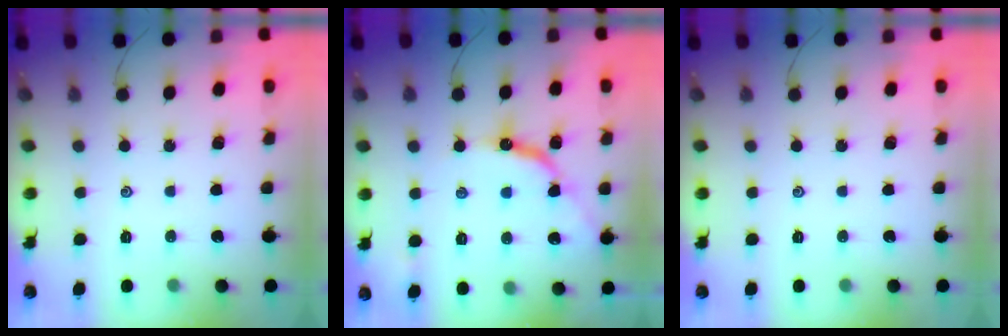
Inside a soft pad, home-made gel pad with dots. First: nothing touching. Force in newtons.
{"total": 11.2, "press": 11.2, "slide": 1.0}
{"total": 0.0}